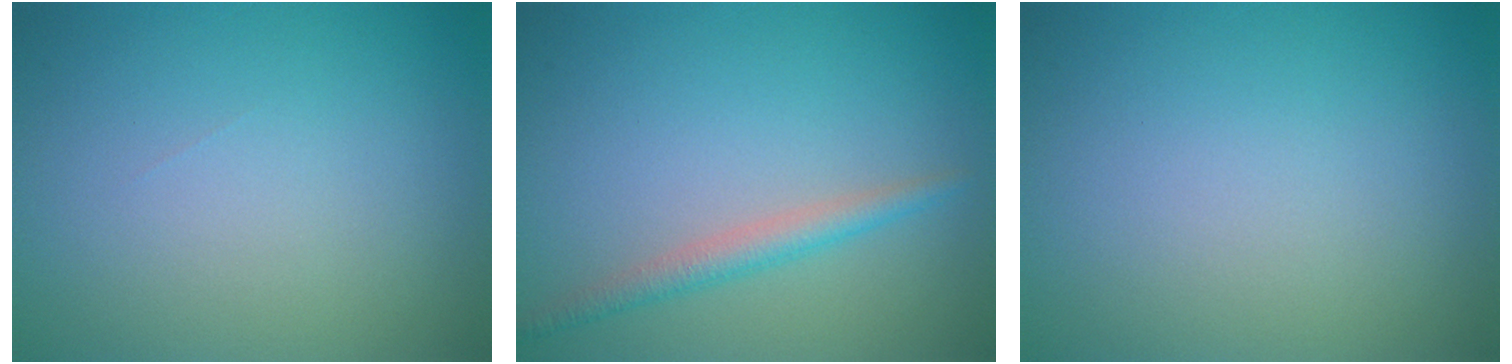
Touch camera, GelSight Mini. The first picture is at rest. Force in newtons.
{"total": 2.2, "press": 2.1, "slide": 0.0}
{"total": 0.0}